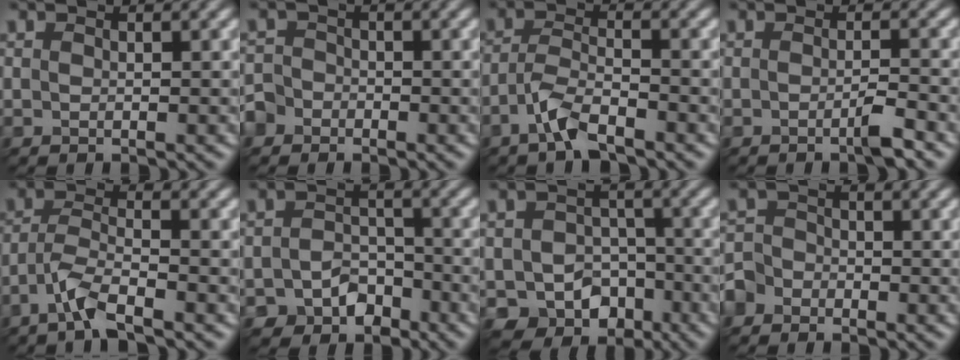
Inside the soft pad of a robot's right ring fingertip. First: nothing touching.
{"total": 2.4, "force": [-2.2, 0.7, -0.7], "torque": [-0.006, 0.001, -0.030]}
{"total": 2.9, "force": [-2.7, -0.2, 1.0], "torque": [-0.045, 0.012, -0.044]}
{"total": 1.8, "force": [-1.5, -0.4, 1.0], "torque": [-0.025, 0.002, -0.019]}
{"total": 3.1, "force": [-2.8, -0.3, 1.4], "torque": [-0.050, 0.009, -0.046]}
{"total": 2.5, "force": [-2.2, 1.3, -0.1], "torque": [-0.011, 0.007, -0.020]}
{"total": 4.6, "force": [-3.1, 3.3, 0.8], "torque": [-0.015, 0.001, -0.022]}
{"total": 2.8, "force": [-2.6, 0.9, -0.5], "torque": [-0.010, 0.000, -0.037]}